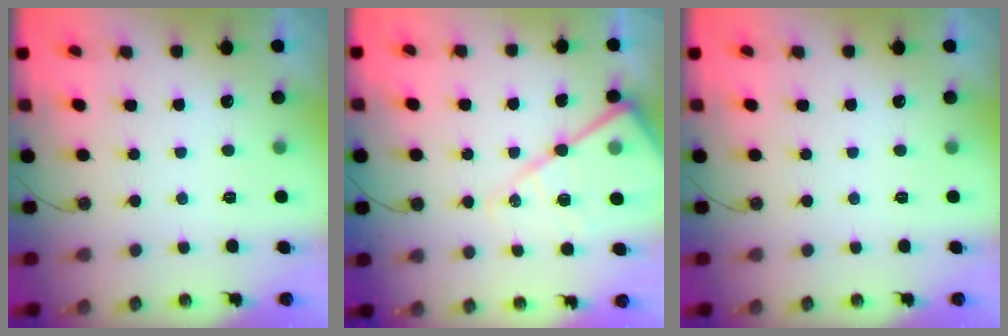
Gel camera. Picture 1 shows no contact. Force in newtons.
{"total": 16.4, "press": 16.4, "slide": 1.4}
{"total": 0.0}